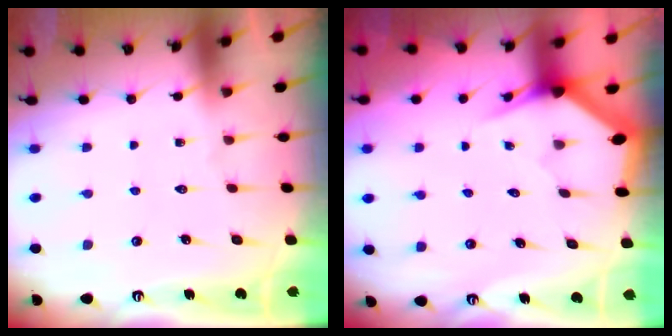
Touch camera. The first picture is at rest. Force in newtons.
{"total": 3.0, "press": 3.0, "slide": 0.0}